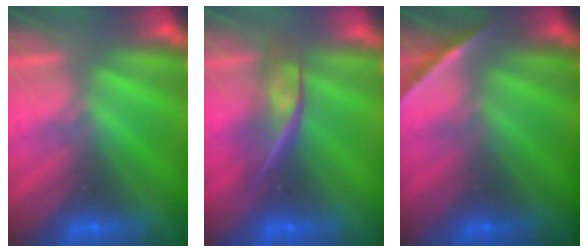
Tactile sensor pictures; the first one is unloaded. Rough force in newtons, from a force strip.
{"total": 2.4}
{"total": 1.6}